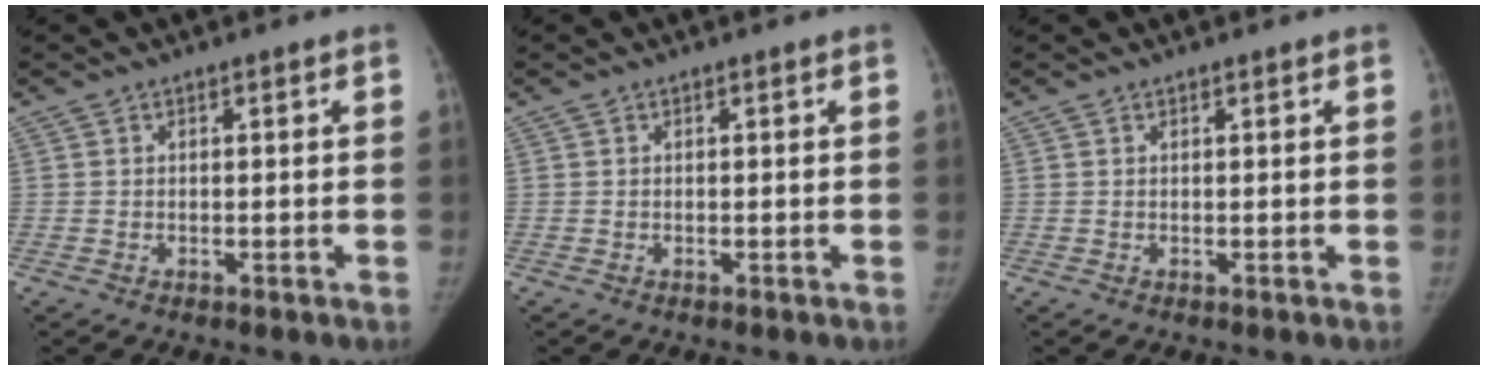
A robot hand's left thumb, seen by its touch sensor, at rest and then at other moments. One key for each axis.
{"total": 0.0}
{"total": 0.0}